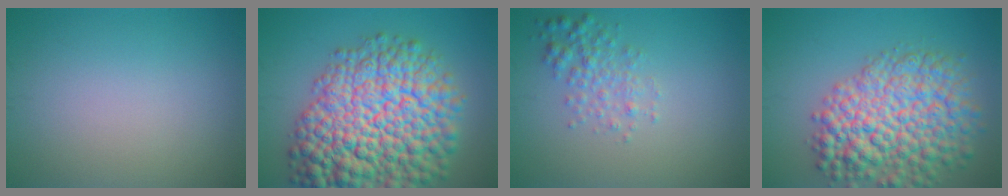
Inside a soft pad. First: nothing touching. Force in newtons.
{"total": 15.4, "press": 15.4, "slide": 0.6}
{"total": 2.4, "press": 2.4, "slide": 0.1}
{"total": 9.8, "press": 9.8, "slide": 0.4}